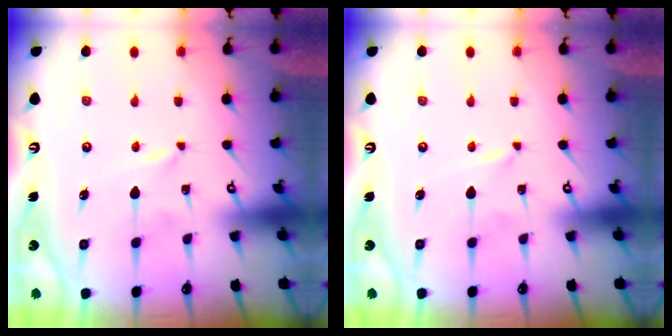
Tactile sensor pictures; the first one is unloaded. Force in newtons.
{"total": 0.0}